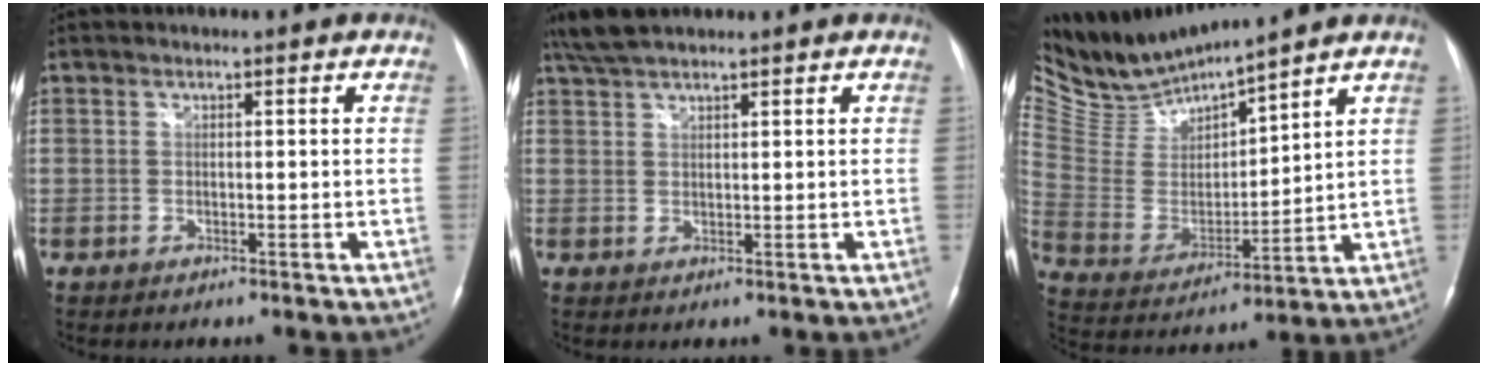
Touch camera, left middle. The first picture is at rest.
{"total": 4.4, "force": [3.8, 0.9, 2.1], "torque": [-0.051, 0.017, 0.075]}
{"total": 10.7, "force": [10.6, -0.4, 1.2], "torque": [-0.053, -0.006, 0.235]}